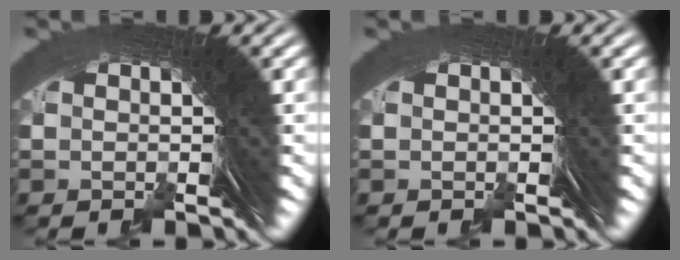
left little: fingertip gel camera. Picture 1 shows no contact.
{"total": 0.0}